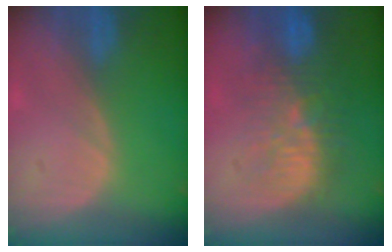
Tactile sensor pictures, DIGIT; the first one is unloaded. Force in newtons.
{"total": 10.4, "press": 9.3, "slide": 4.5}